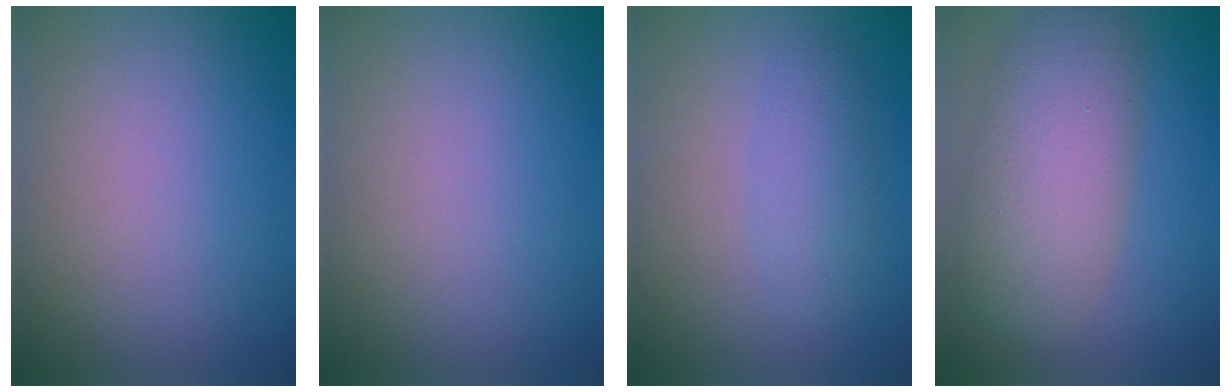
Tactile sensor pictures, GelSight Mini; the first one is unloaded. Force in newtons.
{"total": 0.0}
{"total": 2.3, "press": 2.3, "slide": 0.0}
{"total": 7.5, "press": 7.5, "slide": 0.4}